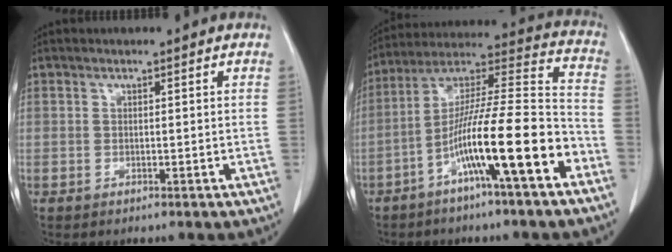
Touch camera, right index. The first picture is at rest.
{"total": 17.0, "force": [-7.8, 0.5, 15.1], "torque": [-0.259, 0.004, -0.136]}